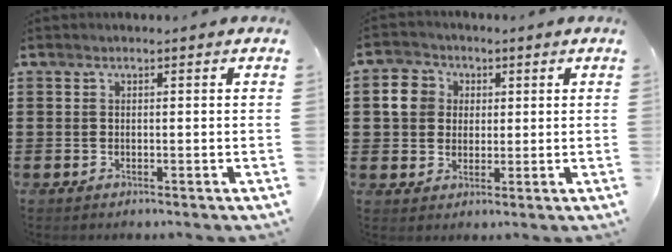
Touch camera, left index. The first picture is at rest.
{"total": 5.5, "force": [1.2, 5.2, 1.6], "torque": [-0.045, 0.014, 0.019]}